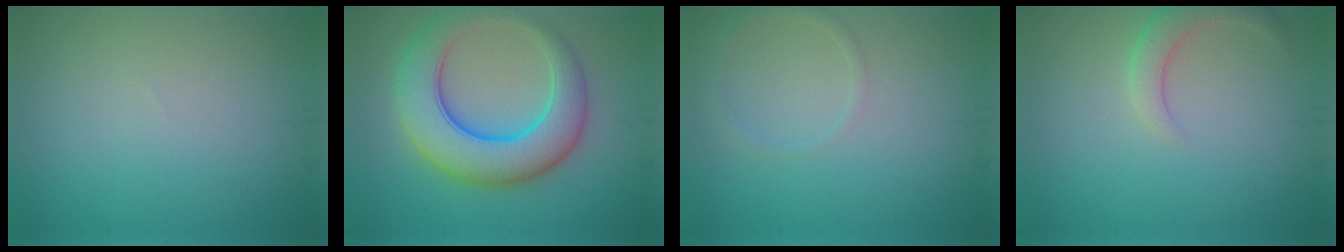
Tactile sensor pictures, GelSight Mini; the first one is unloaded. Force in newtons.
{"total": 9.0, "press": 9.0, "slide": 0.3}
{"total": 1.4, "press": 1.4, "slide": 0.1}
{"total": 2.7, "press": 2.7, "slide": 0.2}